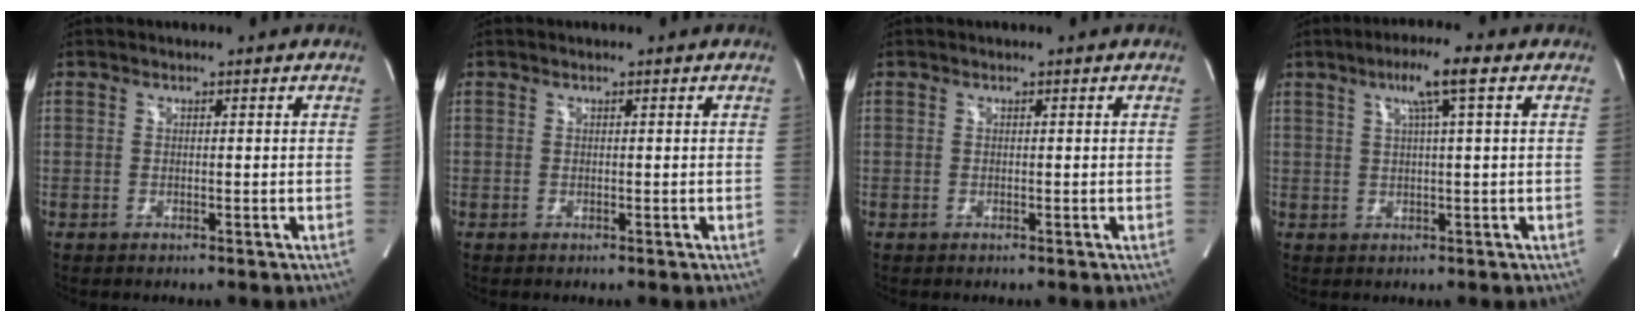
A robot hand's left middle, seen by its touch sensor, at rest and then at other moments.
{"total": 0.0}
{"total": 0.0}
{"total": 5.8, "force": [2.6, -0.4, 5.2], "torque": [-0.094, 0.009, 0.042]}